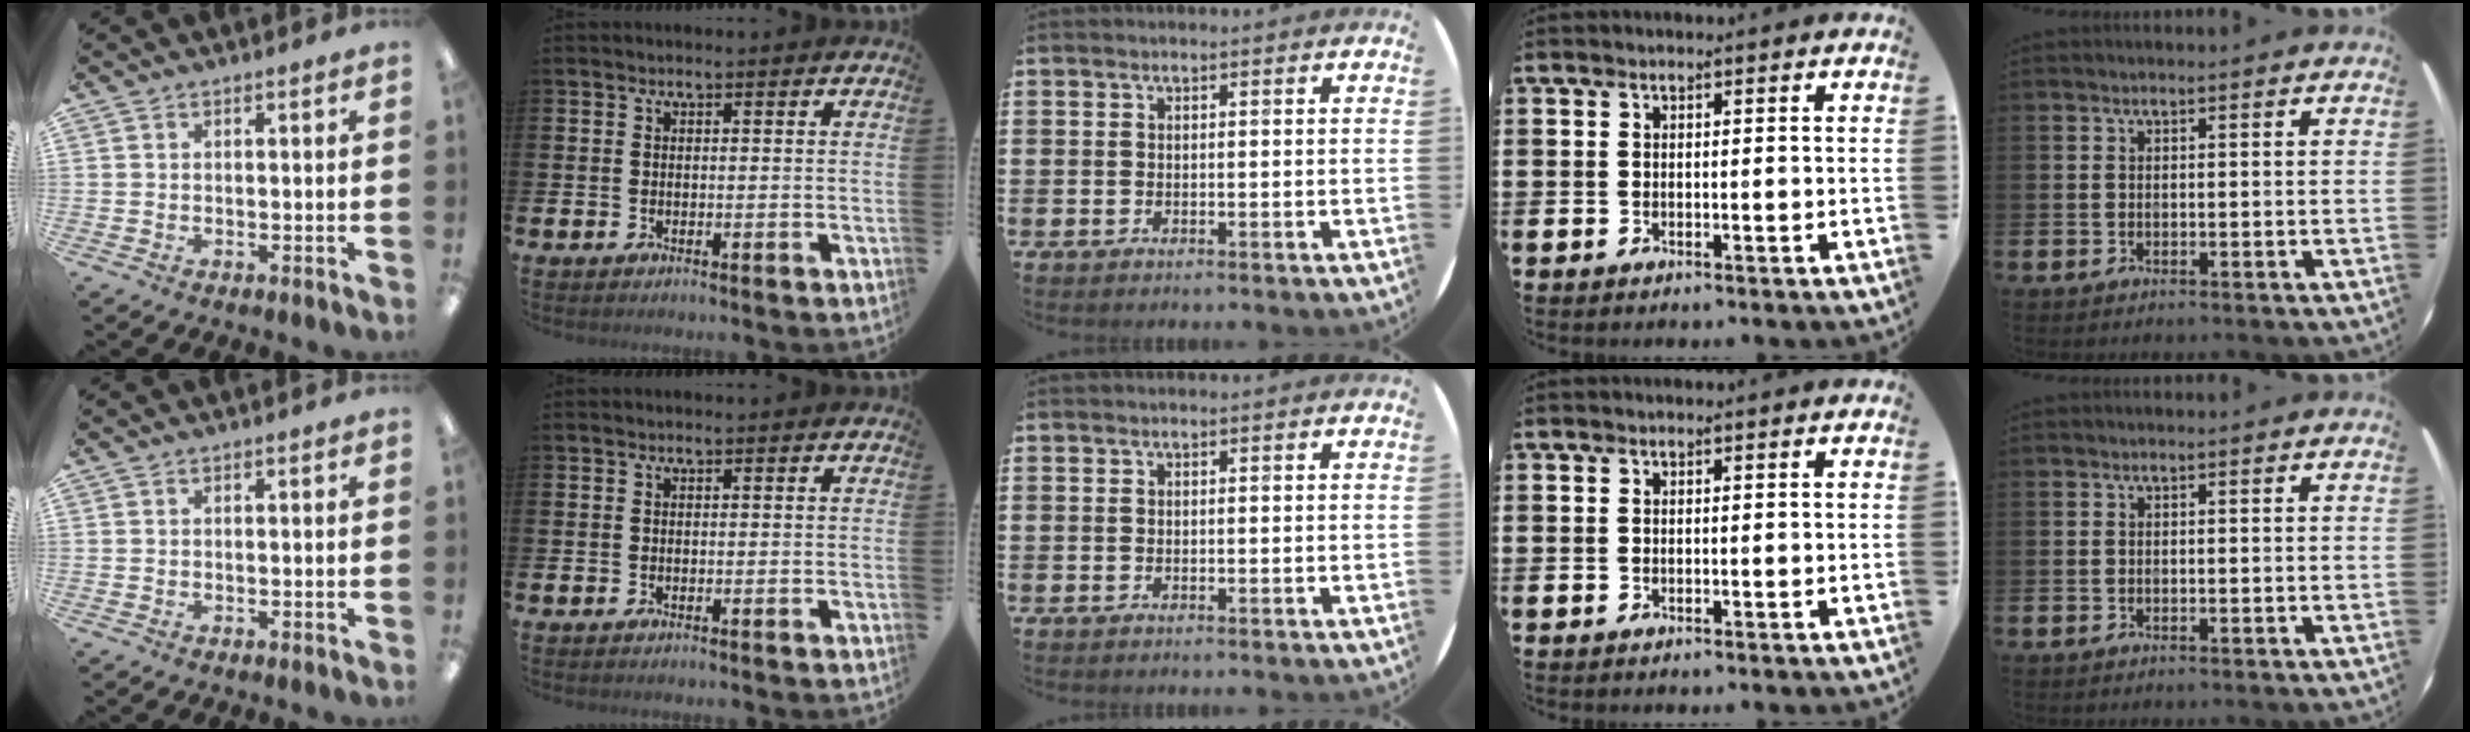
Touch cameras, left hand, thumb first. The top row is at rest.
{}